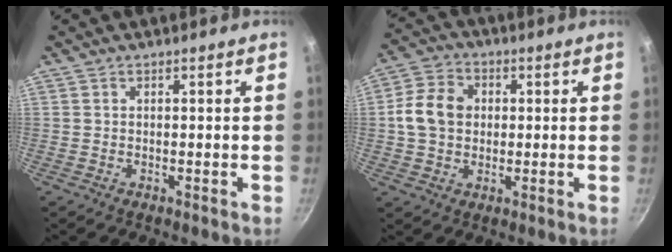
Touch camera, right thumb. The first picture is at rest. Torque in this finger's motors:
{"motor_torque": [-0.29, 0.35, 0.10, -0.11, 0.16]}